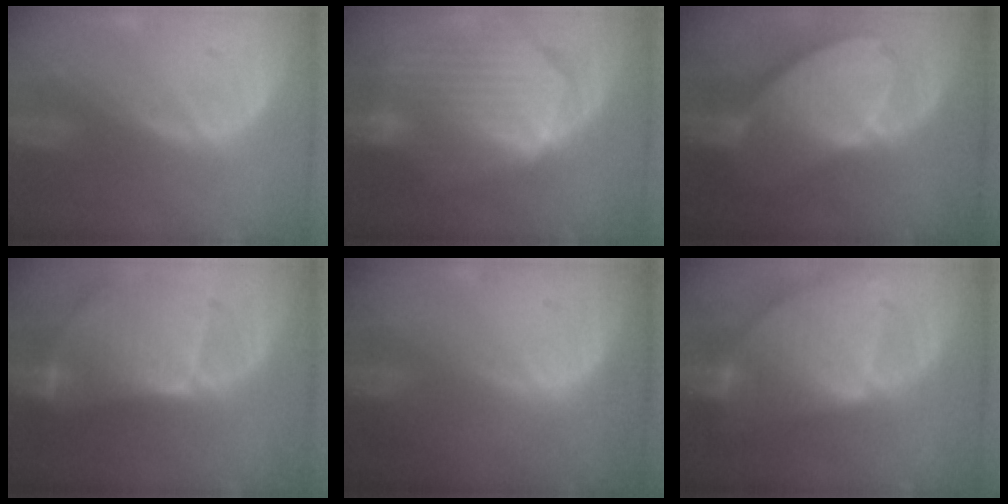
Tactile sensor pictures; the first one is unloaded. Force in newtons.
{"total": 10.5, "press": 9.2, "slide": 5.1}
{"total": 10.3, "press": 8.9, "slide": 5.2}
{"total": 9.6, "press": 8.4, "slide": 4.5}
{"total": 0.0}
{"total": 9.5, "press": 8.2, "slide": 4.8}